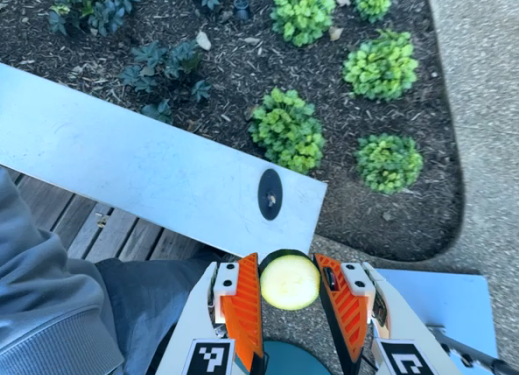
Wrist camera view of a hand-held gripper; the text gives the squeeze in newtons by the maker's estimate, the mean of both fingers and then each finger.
{"total": 8.6, "left": 8.4, "right": 8.8}